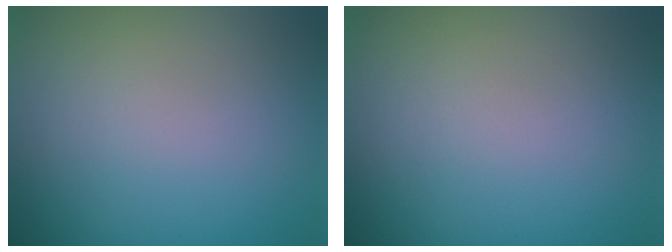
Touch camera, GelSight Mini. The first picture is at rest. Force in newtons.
{"total": 0.0}